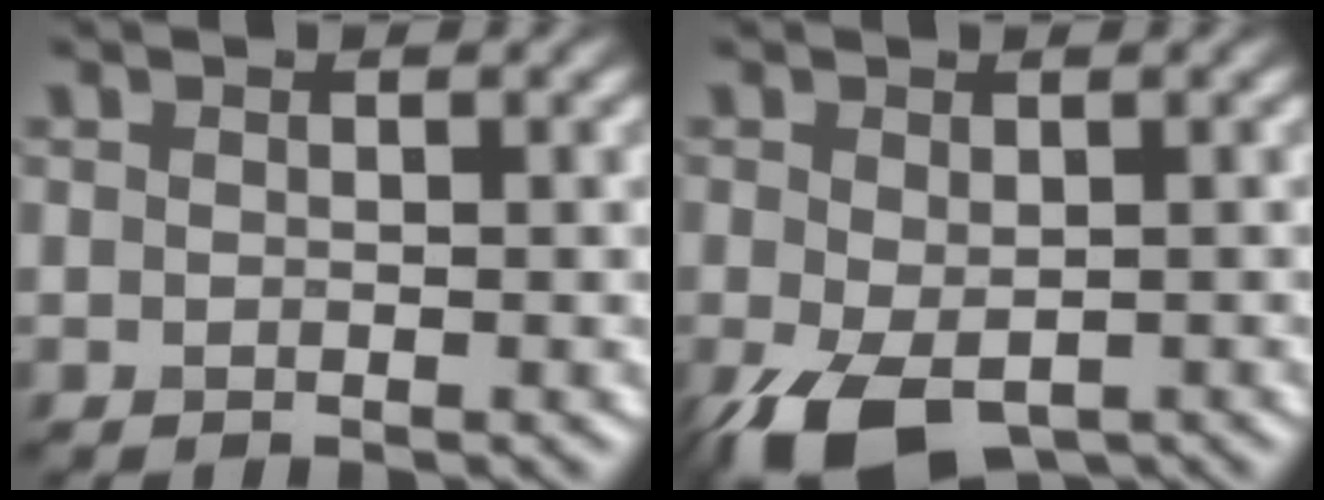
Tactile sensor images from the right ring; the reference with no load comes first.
{"total": 6.6, "force": [-3.2, 3.7, 4.4], "torque": [-0.102, -0.027, -0.047]}